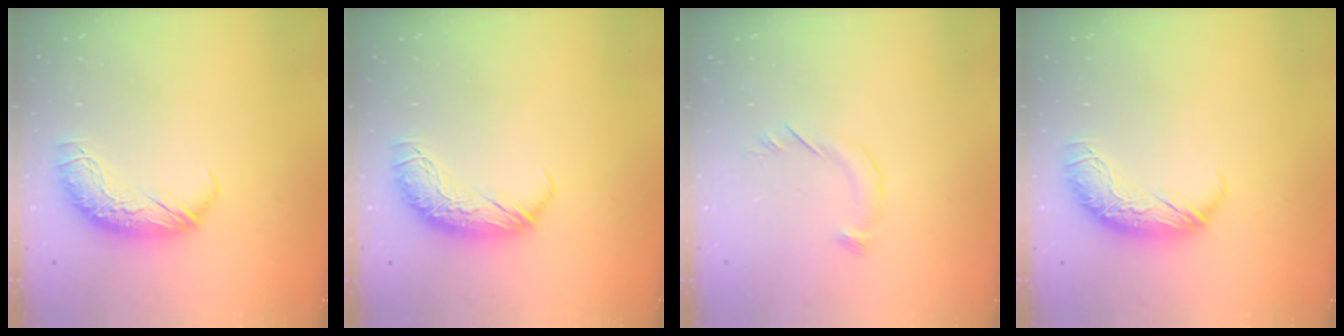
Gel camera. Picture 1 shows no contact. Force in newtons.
{"total": 0.0}
{"total": 5.4, "press": 5.4, "slide": 0.3}
{"total": 0.0}